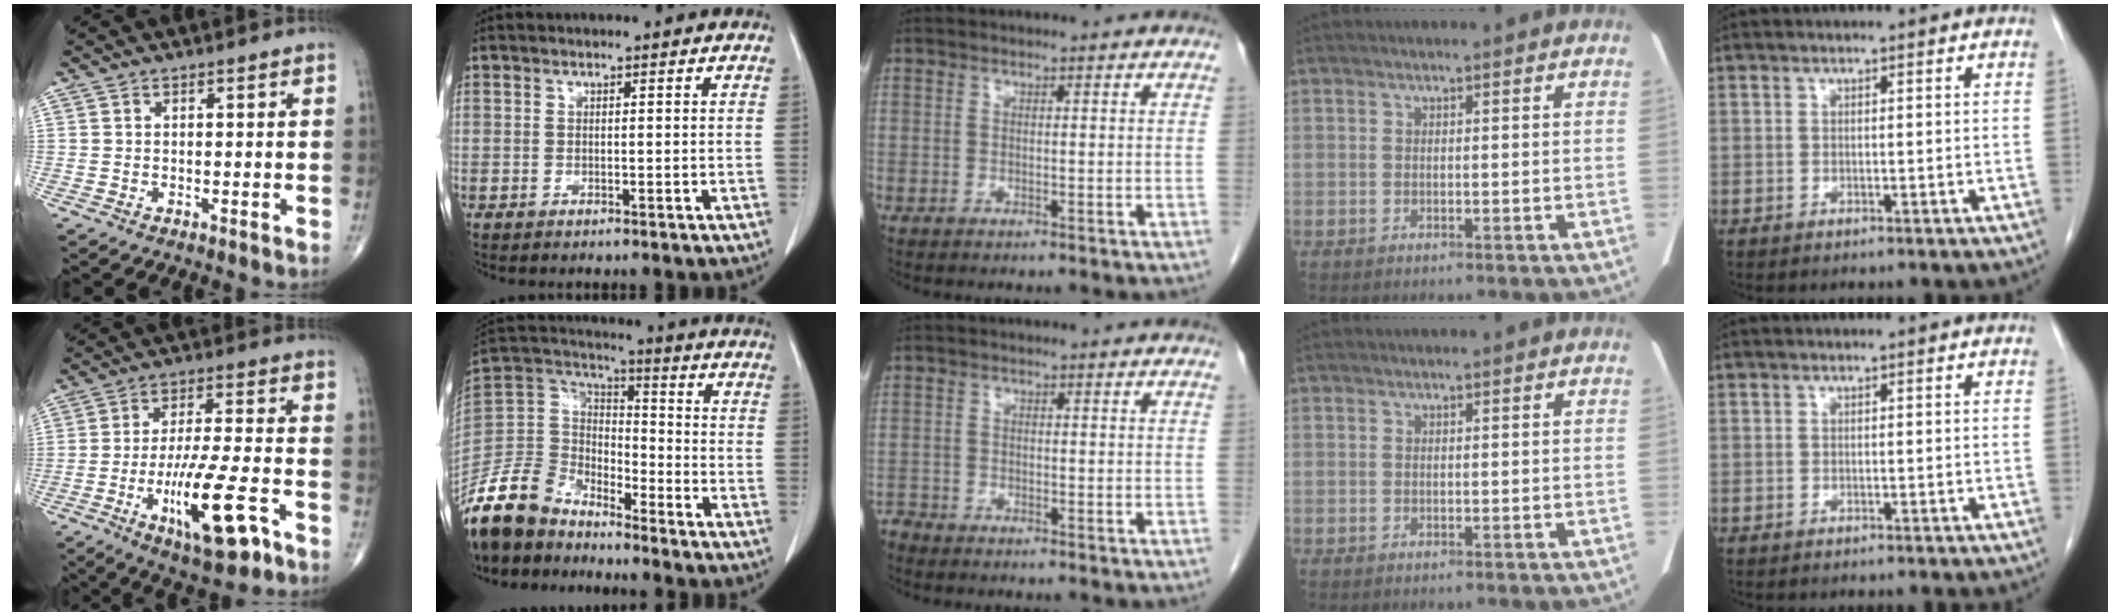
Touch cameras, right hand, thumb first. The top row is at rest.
{"thumb": {"total": 15.1, "force": [-6.7, 3.9, 13.0], "torque": [-0.232, 0.023, -0.102]}, "index": {"total": 13.3, "force": [-11.9, 5.1, 3.1], "torque": [-0.072, 0.029, -0.237]}, "middle": {"total": 1.3, "force": [-1.2, 0.0, -0.3], "torque": [0.005, -0.004, -0.026]}}